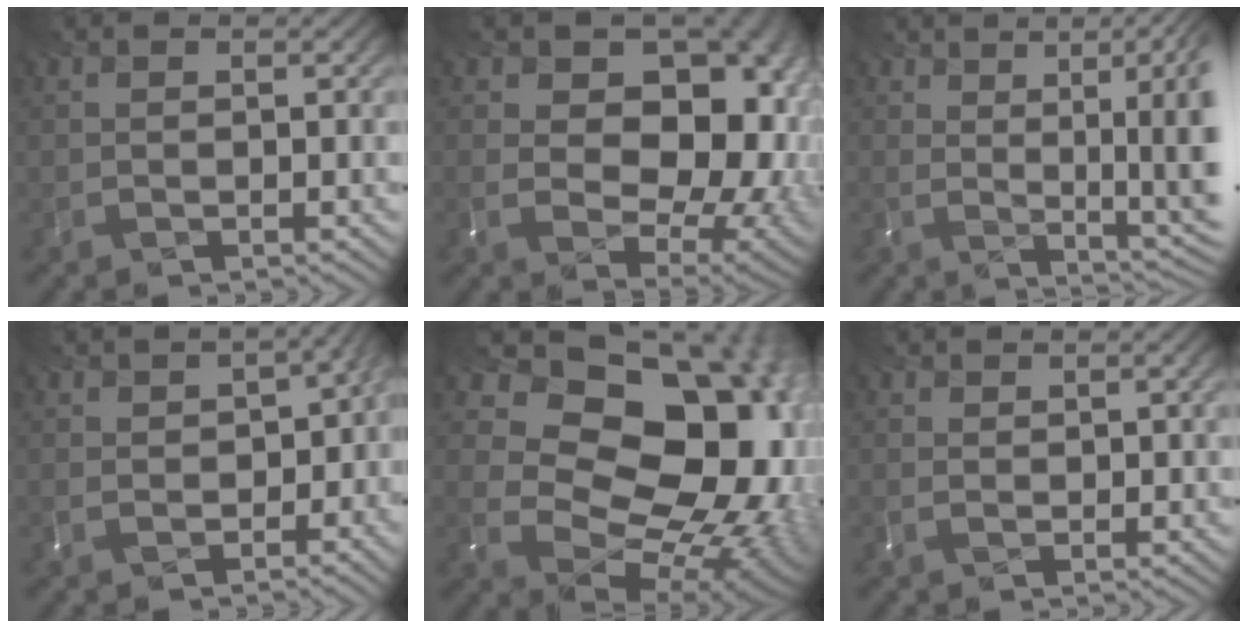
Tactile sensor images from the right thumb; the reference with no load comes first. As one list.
[{"total": 13.9, "force": [1.9, 10.4, 9.1], "torque": [-0.118, -0.009, 0.065]}, {"total": 12.1, "force": [3.4, 4.5, 10.7], "torque": [-0.159, 0.009, 0.082]}, {"total": 7.2, "force": [-0.9, 4.8, 5.3], "torque": [-0.098, -0.015, 0.019]}, {"total": 17.4, "force": [2.3, 13.5, 10.7], "torque": [-0.172, -0.019, 0.092]}, {"total": 0.7, "force": [0.7, 0.0, 0.1], "torque": [-0.016, -0.004, 0.036]}]